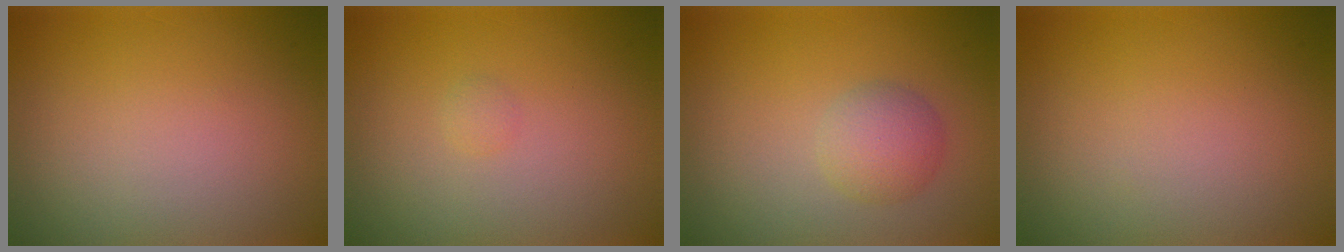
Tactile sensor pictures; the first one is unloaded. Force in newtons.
{"total": 0.5, "press": 0.5, "slide": 0.0}
{"total": 2.7, "press": 2.7, "slide": 0.0}
{"total": 0.0}